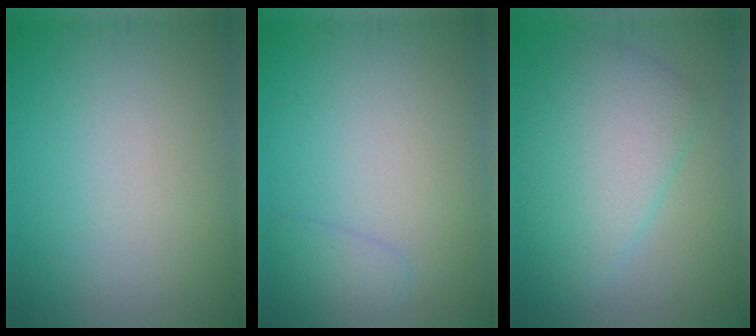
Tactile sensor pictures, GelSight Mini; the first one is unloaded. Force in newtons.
{"total": 1.3, "press": 1.3, "slide": 0.2}
{"total": 6.8, "press": 6.8, "slide": 0.1}